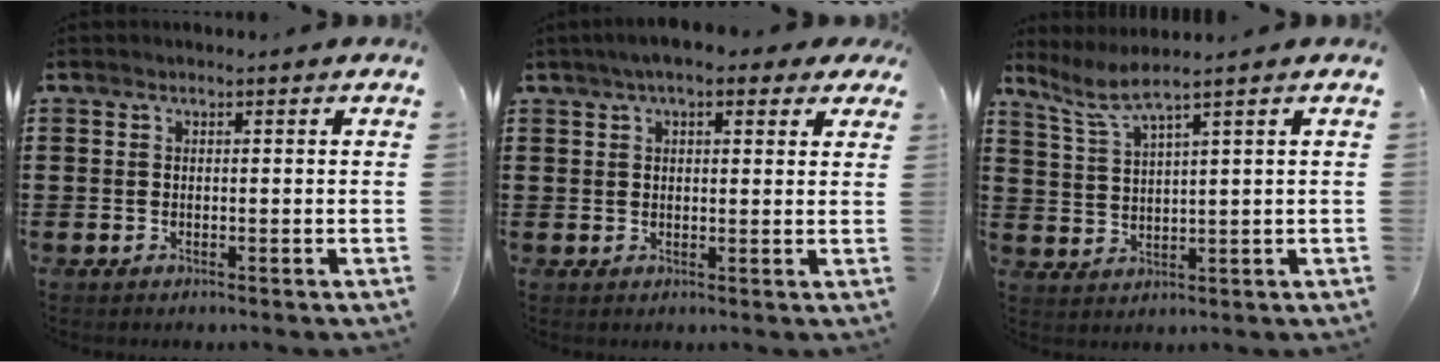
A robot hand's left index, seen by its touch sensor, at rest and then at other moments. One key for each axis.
{"total": 5.3, "fx": 3.5, "fy": 1.5, "fz": 3.6, "tx": -0.072, "ty": 0.005, "tz": 0.060}
{"total": 3.5, "fx": 2.6, "fy": -0.1, "fz": 2.3, "tx": -0.059, "ty": -0.010, "tz": 0.042}